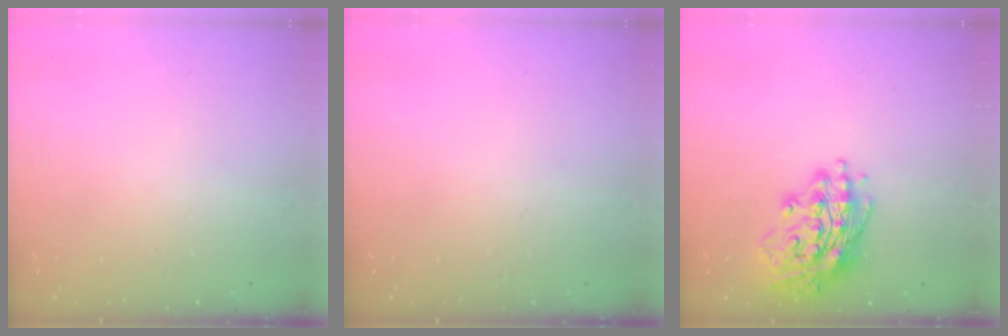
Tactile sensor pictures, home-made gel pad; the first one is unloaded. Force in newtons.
{"total": 0.0}
{"total": 16.4, "press": 16.2, "slide": 2.5}